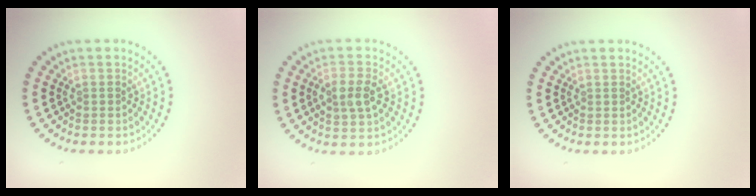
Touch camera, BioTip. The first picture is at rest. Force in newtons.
{"total": 2.5, "press": 2.4, "slide": 0.6}
{"total": 0.0}